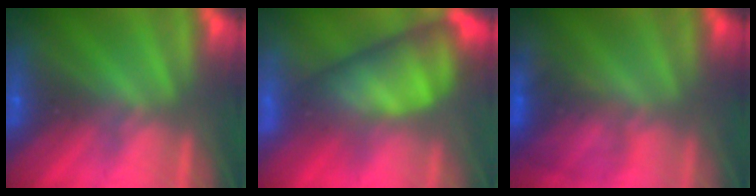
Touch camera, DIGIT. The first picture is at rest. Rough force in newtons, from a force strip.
{"total": 7.6}
{"total": 4.8}